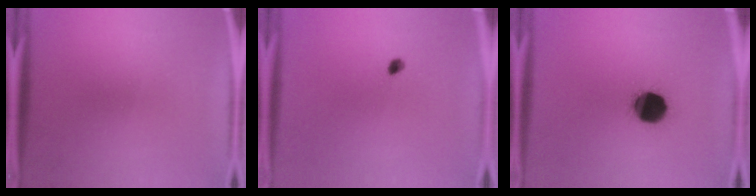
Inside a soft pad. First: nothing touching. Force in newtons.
{"total": 1.2}
{"total": 13.2}